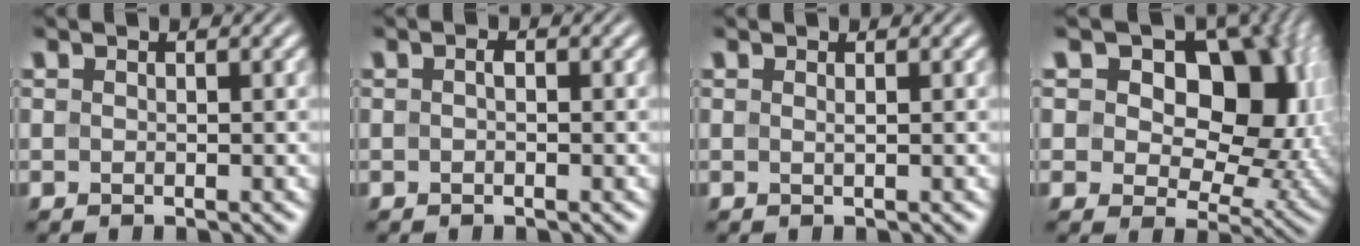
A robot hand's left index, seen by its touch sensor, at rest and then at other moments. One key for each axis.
{"total": 0.7, "fx": -0.1, "fy": 0.2, "fz": 0.6, "tx": -0.014, "ty": 0.001, "tz": -0.002}
{"total": 0.6, "fx": 0.2, "fy": 0.1, "fz": 0.5, "tx": -0.004, "ty": 0.001, "tz": 0.001}
{"total": 14.8, "fx": 4.8, "fy": 9.5, "fz": 10.2, "tx": -0.121, "ty": 0.021, "tz": 0.060}